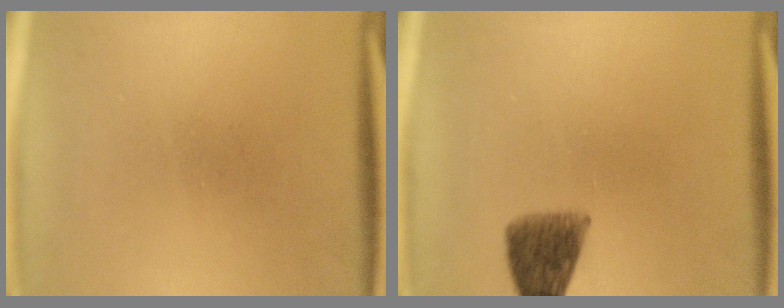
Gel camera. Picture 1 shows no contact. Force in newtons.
{"total": 6.6}